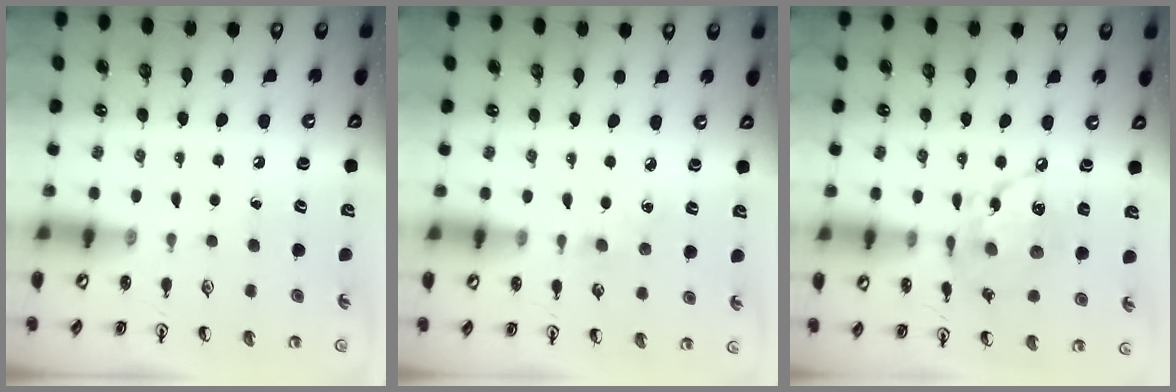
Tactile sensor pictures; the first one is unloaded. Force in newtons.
{"total": 3.0, "press": 2.9, "slide": 0.4}
{"total": 14.0, "press": 14.0, "slide": 0.8}